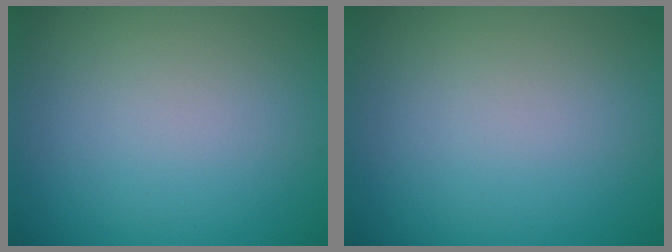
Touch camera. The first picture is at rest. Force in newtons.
{"total": 0.0}